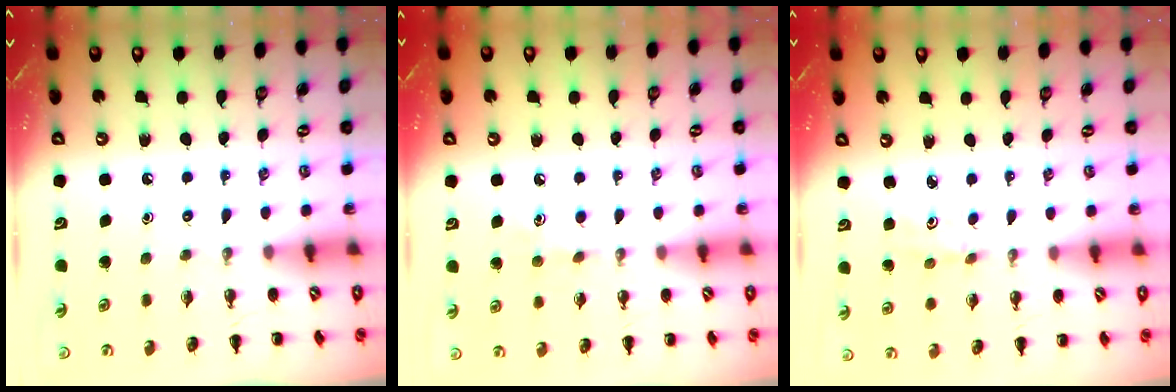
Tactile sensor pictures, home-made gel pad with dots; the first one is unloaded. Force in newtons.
{"total": 4.3, "press": 4.0, "slide": 1.5}
{"total": 2.9, "press": 2.8, "slide": 0.8}